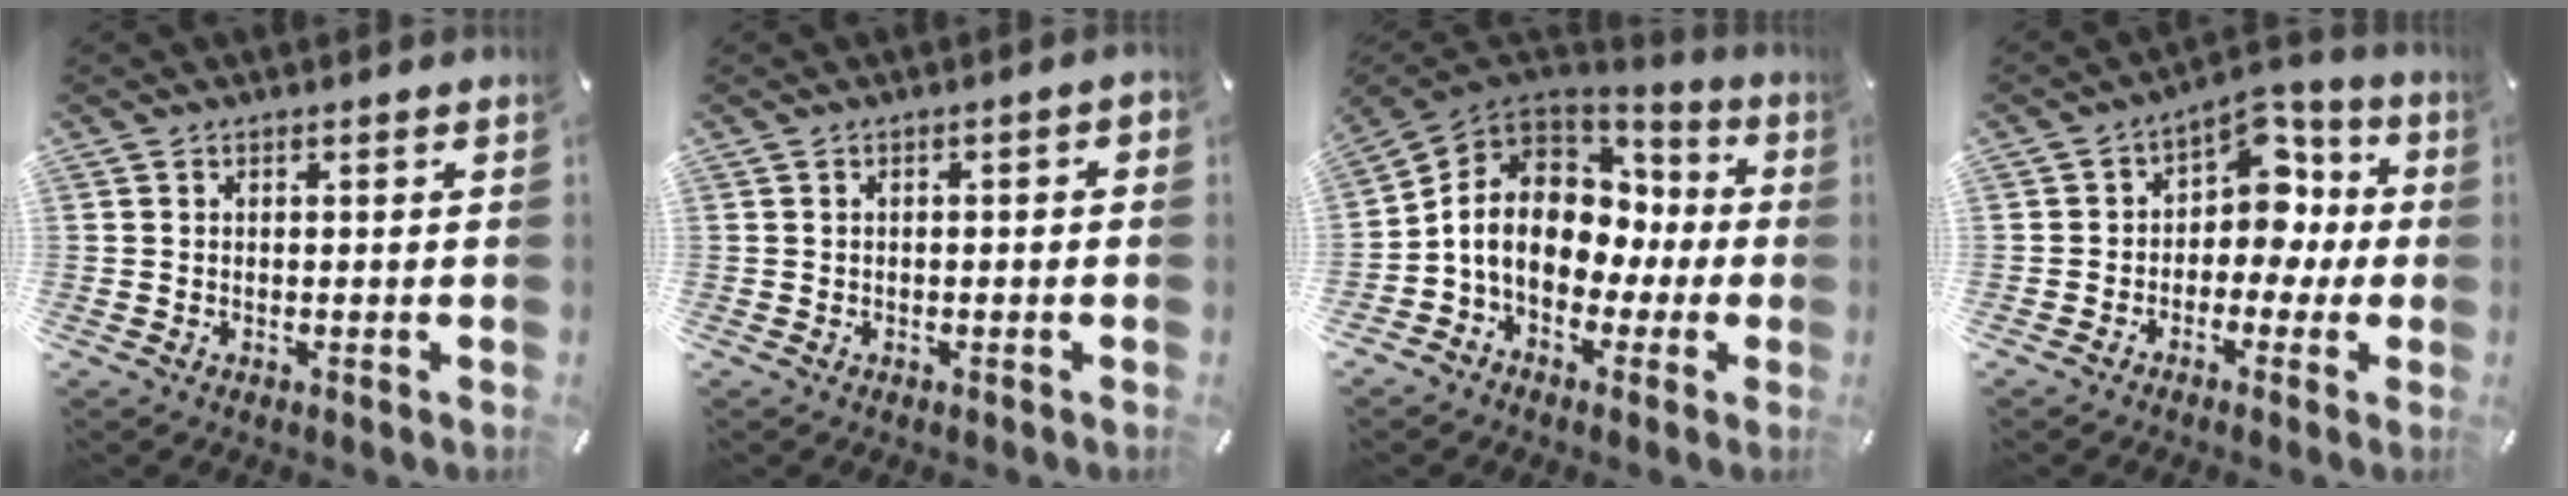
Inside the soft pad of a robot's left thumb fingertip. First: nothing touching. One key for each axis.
{"total": 1.5, "fx": -0.5, "fy": 0.6, "fz": 1.3, "tx": -0.021, "ty": 0.002, "tz": -0.010}
{"total": 12.6, "fx": -1.2, "fy": 10.5, "fz": 6.8, "tx": -0.146, "ty": 0.005, "tz": -0.019}
{"total": 9.5, "fx": 1.5, "fy": 7.5, "fz": 5.6, "tx": -0.075, "ty": -0.011, "tz": 0.026}